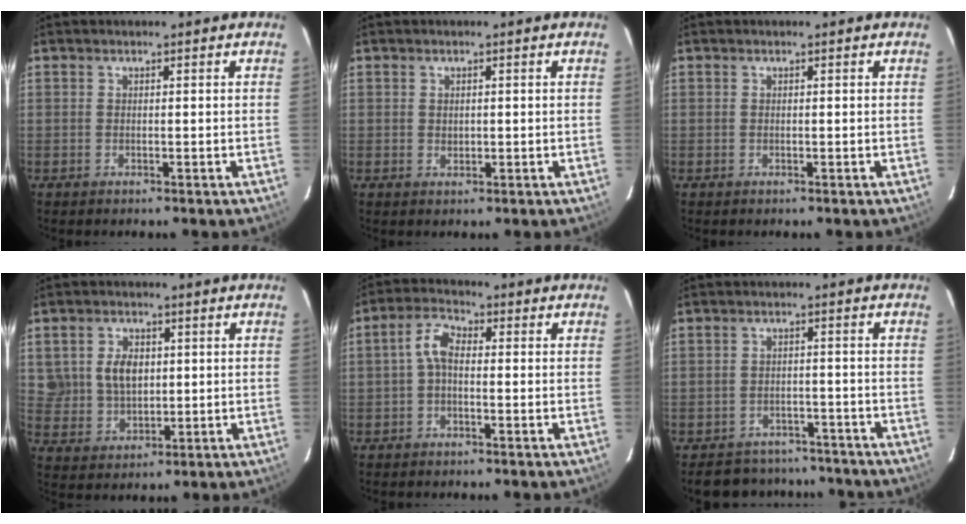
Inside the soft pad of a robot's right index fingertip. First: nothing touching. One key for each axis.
{"total": 1.2, "fx": 0.2, "fy": 1.0, "fz": 0.5, "tx": -0.005, "ty": 0.001, "tz": 0.006}
{"total": 0.0}
{"total": 6.9, "fx": 1.7, "fy": 5.4, "fz": 3.9, "tx": -0.080, "ty": 0.011, "tz": 0.042}
{"total": 4.0, "fx": -0.5, "fy": 2.2, "fz": 3.4, "tx": -0.072, "ty": 0.017, "tz": -0.013}
{"total": 12.1, "fx": -10.4, "fy": 5.5, "fz": 2.9, "tx": -0.072, "ty": 0.018, "tz": -0.129}